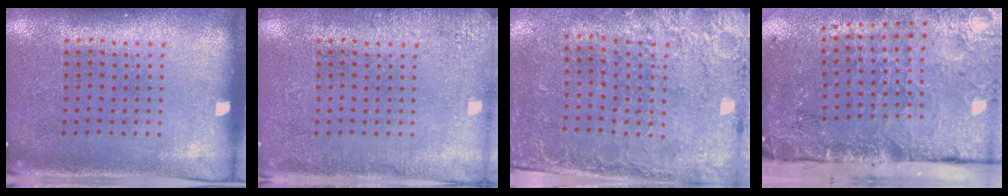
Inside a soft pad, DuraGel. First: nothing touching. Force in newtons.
{"total": 2.3, "press": 2.2, "slide": 0.3}
{"total": 2.6, "press": 2.3, "slide": 1.3}
{"total": 5.1, "press": 3.7, "slide": 3.6}